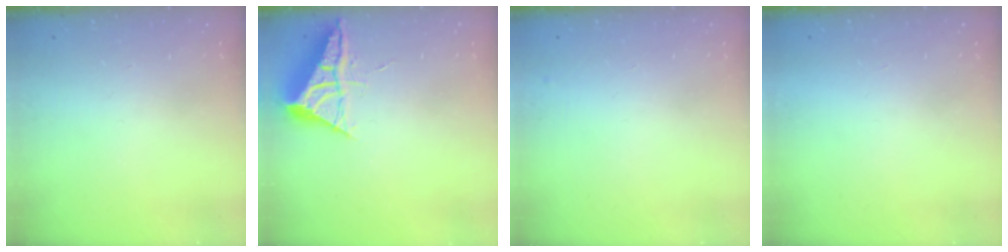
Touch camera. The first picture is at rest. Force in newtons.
{"total": 6.0, "press": 5.9, "slide": 0.4}
{"total": 3.2, "press": 3.2, "slide": 0.4}
{"total": 1.6, "press": 1.6, "slide": 0.1}